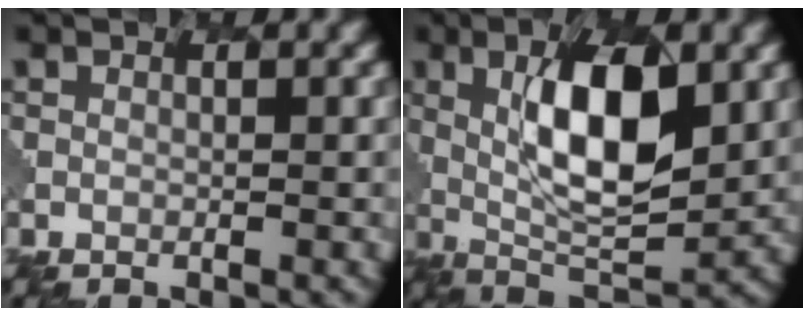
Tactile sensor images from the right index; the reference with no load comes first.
{"total": 9.1, "force": [1.9, 3.4, 8.3], "torque": [-0.135, -0.002, 0.034]}